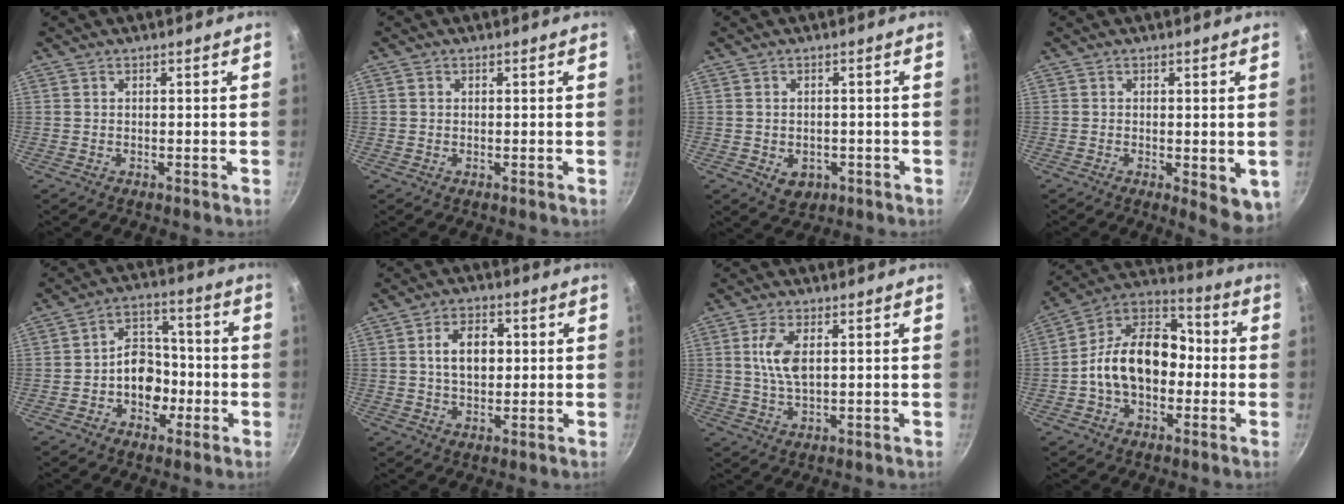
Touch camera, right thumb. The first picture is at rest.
{"total": 0.7, "force": [0.1, 0.6, 0.2], "torque": [-0.003, 0.003, 0.001]}
{"total": 4.2, "force": [-1.2, 3.3, 2.3], "torque": [-0.023, 0.005, -0.005]}
{"total": 6.2, "force": [-1.1, 2.4, 5.6], "torque": [-0.060, -0.008, -0.010]}
{"total": 10.1, "force": [-2.5, 7.7, 6.1], "torque": [-0.043, 0.037, -0.048]}
{"total": 7.9, "force": [1.2, 5.2, 5.8], "torque": [-0.078, 0.008, 0.016]}
{"total": 6.5, "force": [1.5, 3.0, 5.6], "torque": [-0.110, -0.002, 0.029]}
{"total": 17.3, "force": [-2.0, 12.0, 12.3], "torque": [-0.164, 0.054, -0.053]}